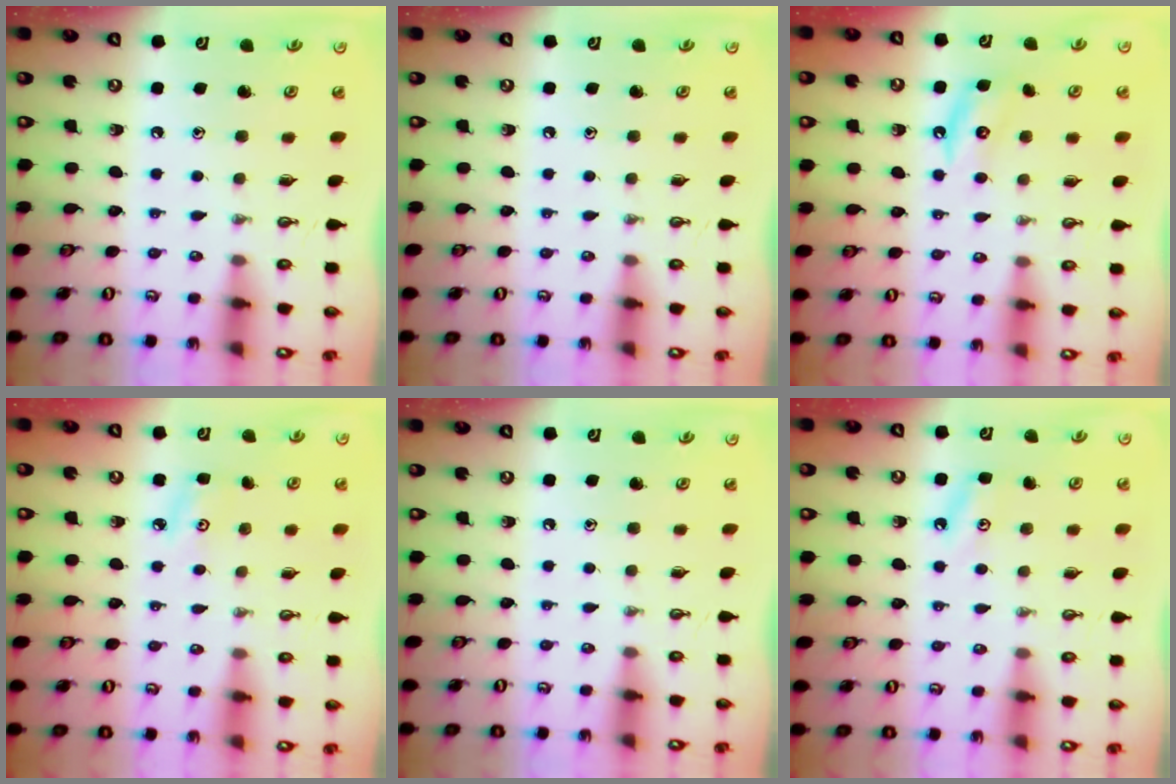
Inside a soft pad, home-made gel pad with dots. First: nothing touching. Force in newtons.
{"total": 0.0}
{"total": 4.2, "press": 4.1, "slide": 0.7}
{"total": 4.3, "press": 4.3, "slide": 0.6}
{"total": 0.0}
{"total": 3.4, "press": 3.4, "slide": 0.6}